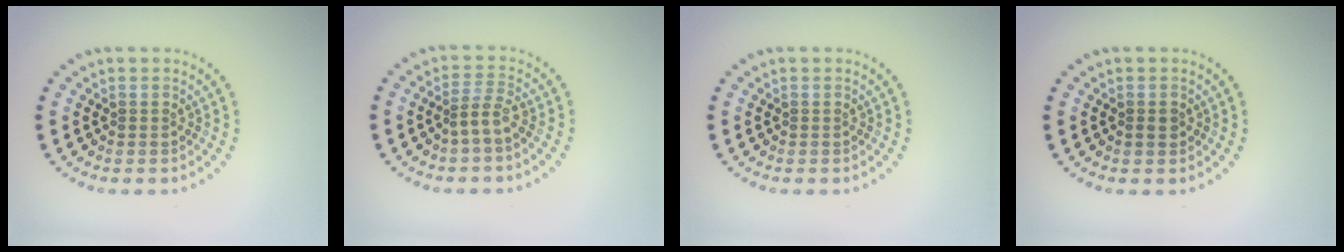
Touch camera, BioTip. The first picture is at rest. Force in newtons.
{"total": 1.9, "press": 1.2, "slide": 1.4}
{"total": 0.0}
{"total": 0.8, "press": 0.8, "slide": 0.2}